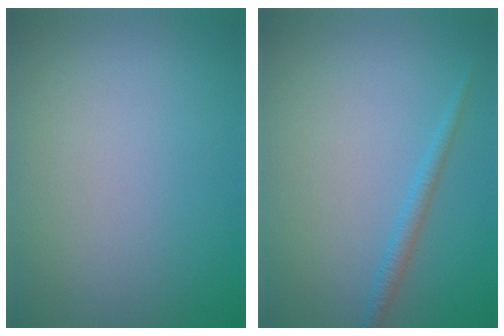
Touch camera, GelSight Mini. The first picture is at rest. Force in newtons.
{"total": 1.3, "press": 1.3, "slide": 0.1}